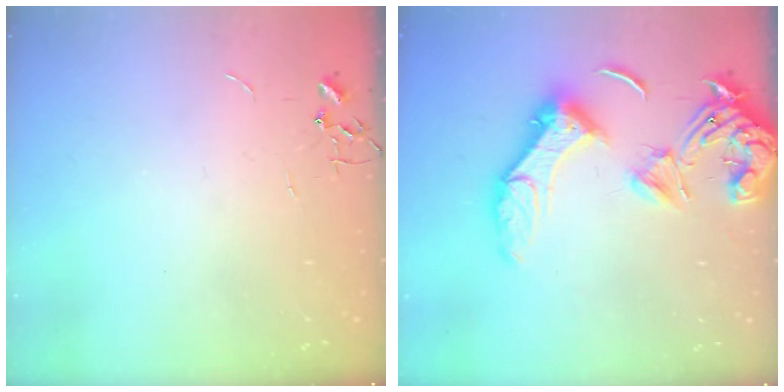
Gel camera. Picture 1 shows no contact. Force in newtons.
{"total": 20.0, "press": 19.8, "slide": 2.9}